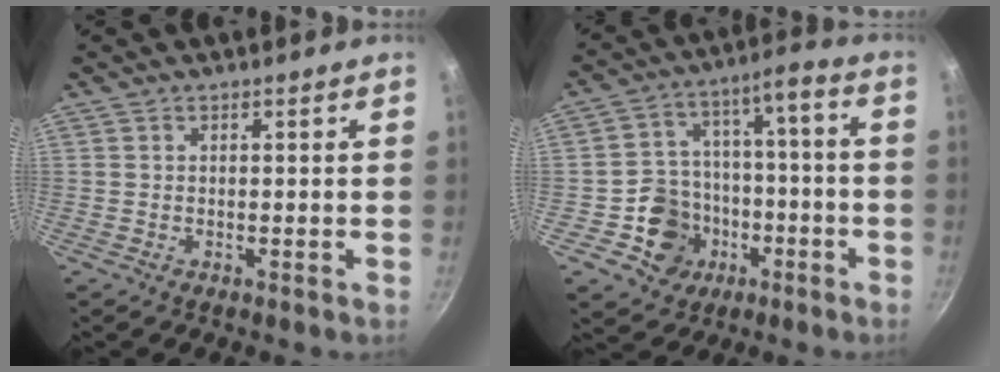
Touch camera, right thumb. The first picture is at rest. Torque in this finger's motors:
{"motor_torque": [0.24, 0.04, 0.68, 0.07, 0.04]}